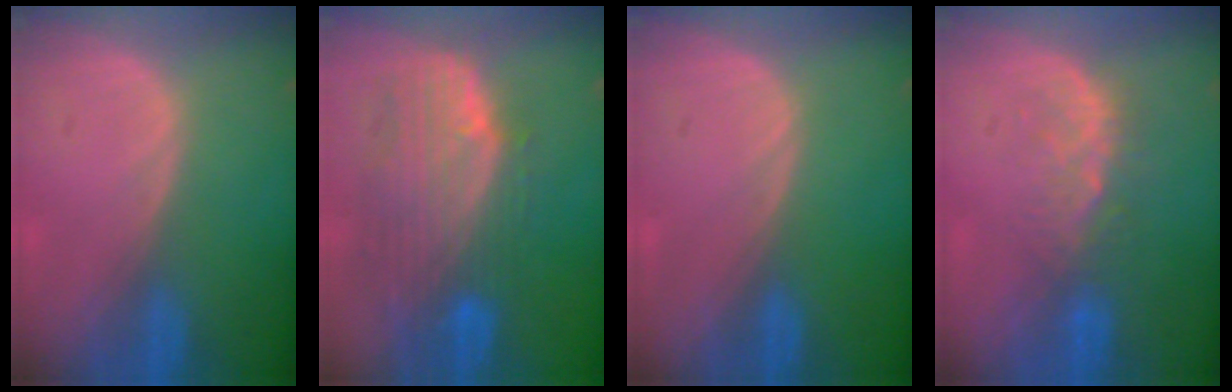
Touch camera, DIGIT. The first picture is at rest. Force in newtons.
{"total": 10.3, "press": 9.0, "slide": 5.1}
{"total": 0.0}
{"total": 4.8, "press": 4.3, "slide": 2.1}